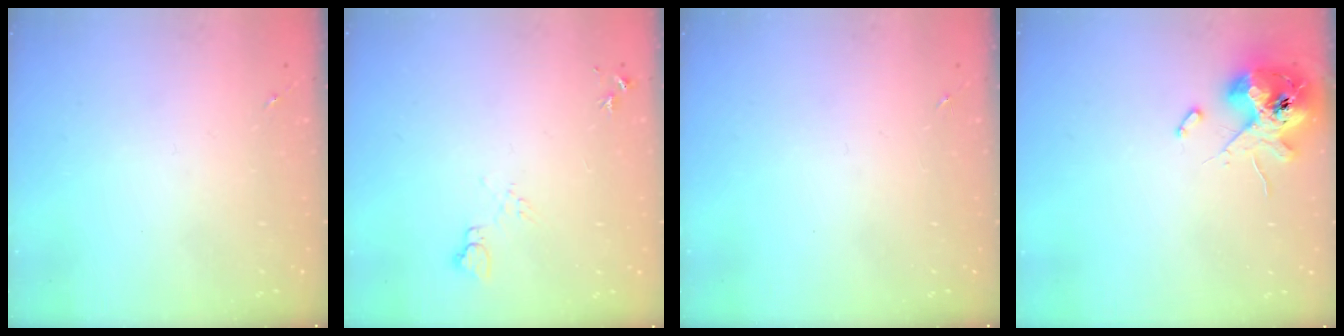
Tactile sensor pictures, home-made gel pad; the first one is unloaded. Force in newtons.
{"total": 6.6, "press": 6.6, "slide": 0.8}
{"total": 0.0}
{"total": 13.0, "press": 12.8, "slide": 1.9}